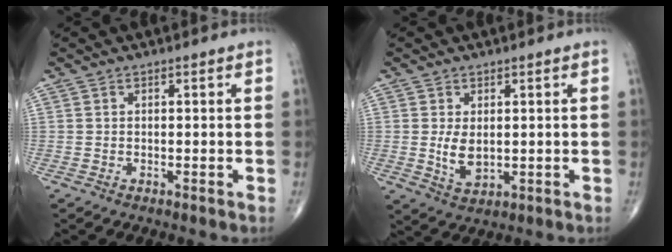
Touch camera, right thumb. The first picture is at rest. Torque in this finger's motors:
{"motor_torque": [1.00, 2.24, 0.40, 0.33, 0.15]}